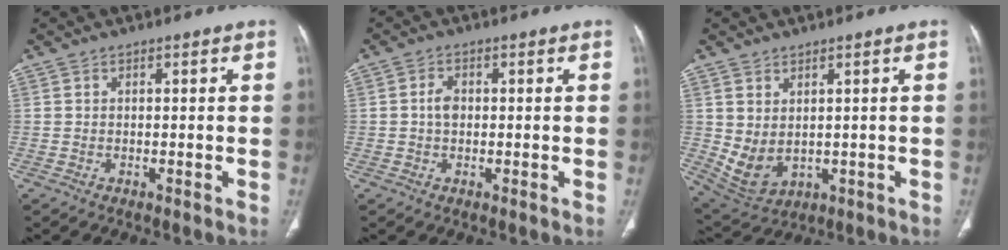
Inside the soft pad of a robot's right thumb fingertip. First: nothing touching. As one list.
[{"total": 2.5, "force": [0.0, 1.8, 1.7], "torque": [-0.029, 0.006, -0.003]}, {"total": 7.0, "force": [0.7, 4.6, 5.1], "torque": [-0.091, -0.010, 0.041]}]